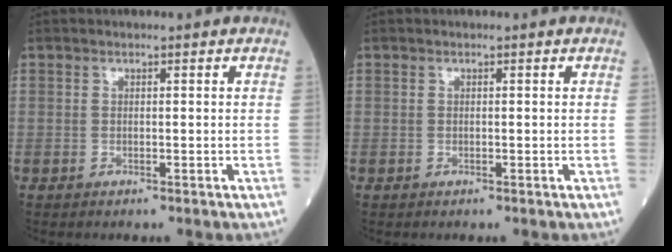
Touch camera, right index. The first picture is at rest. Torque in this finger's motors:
{"motor_torque": [0.06, -0.20, 0.04, -0.01]}